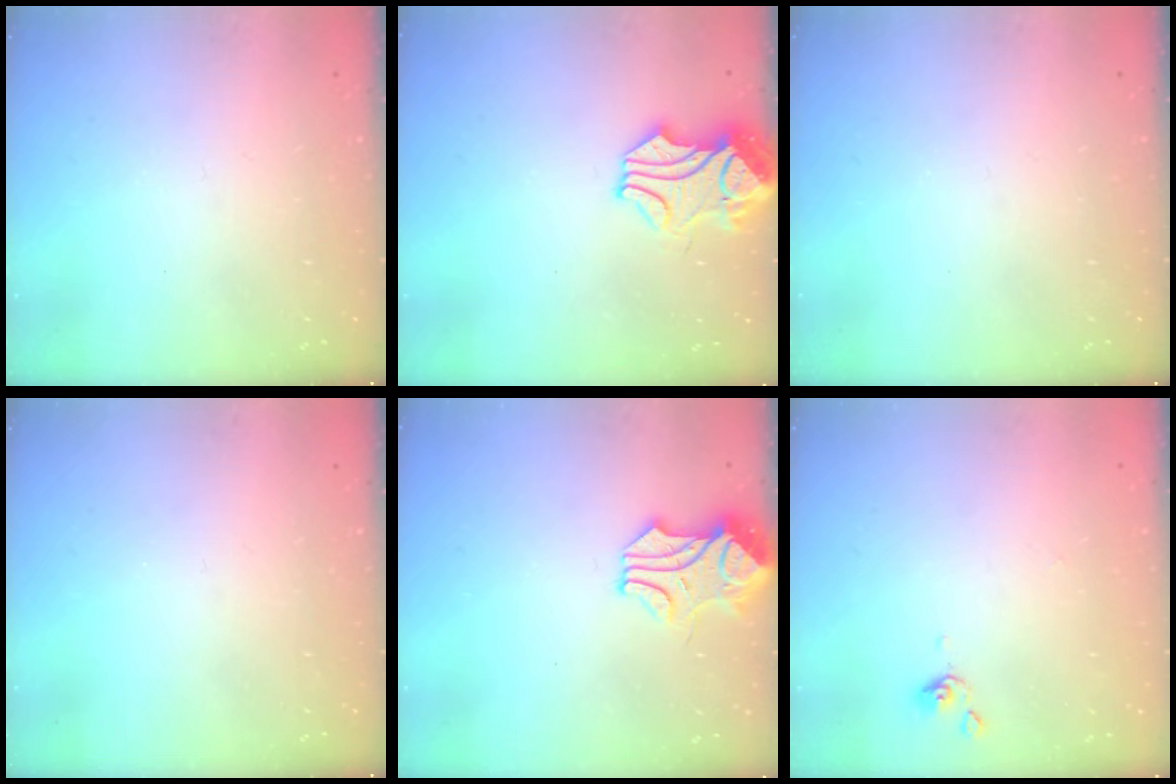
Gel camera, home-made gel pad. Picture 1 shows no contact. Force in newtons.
{"total": 2.1, "press": 1.9, "slide": 0.9}
{"total": 0.0}
{"total": 0.0}
{"total": 1.2, "press": 1.1, "slide": 0.5}
{"total": 0.0}